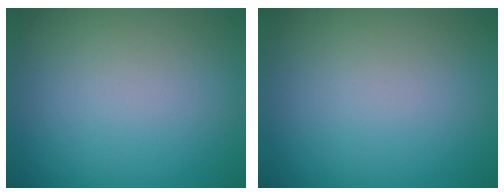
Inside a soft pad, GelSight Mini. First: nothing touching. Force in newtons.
{"total": 0.0}